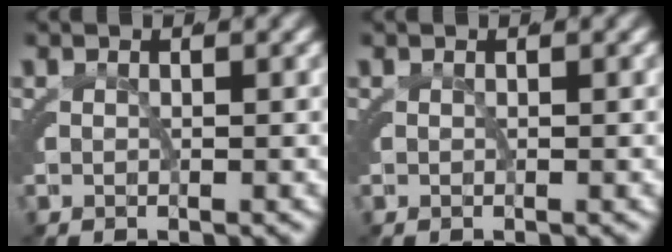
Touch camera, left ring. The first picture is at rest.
{"total": 0.0}